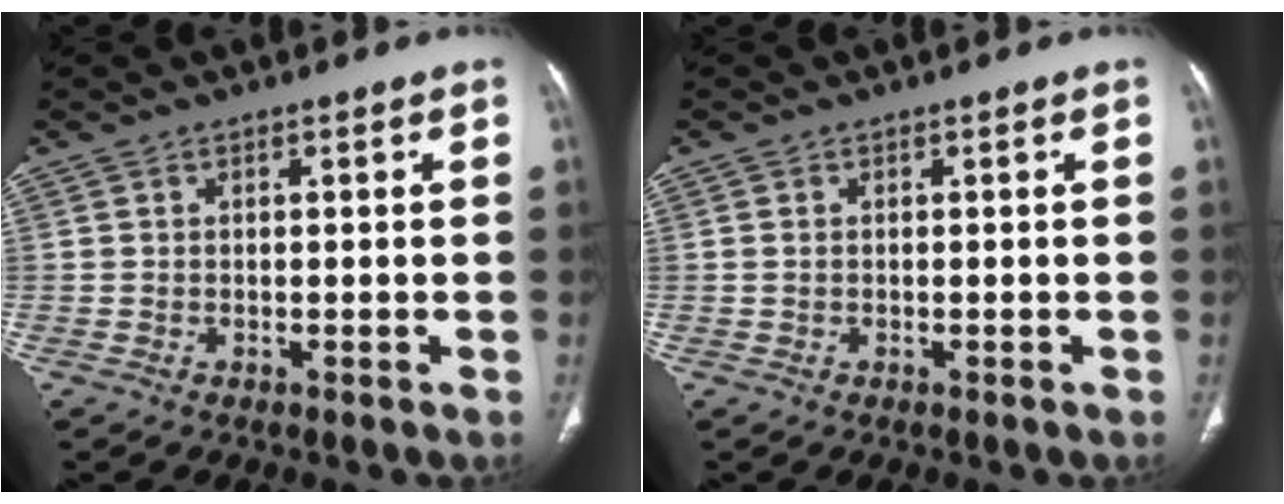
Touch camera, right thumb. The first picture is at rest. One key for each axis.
{"total": 0.7, "fx": 0.0, "fy": 0.5, "fz": 0.5, "tx": -0.014, "ty": 0.001, "tz": 0.002}